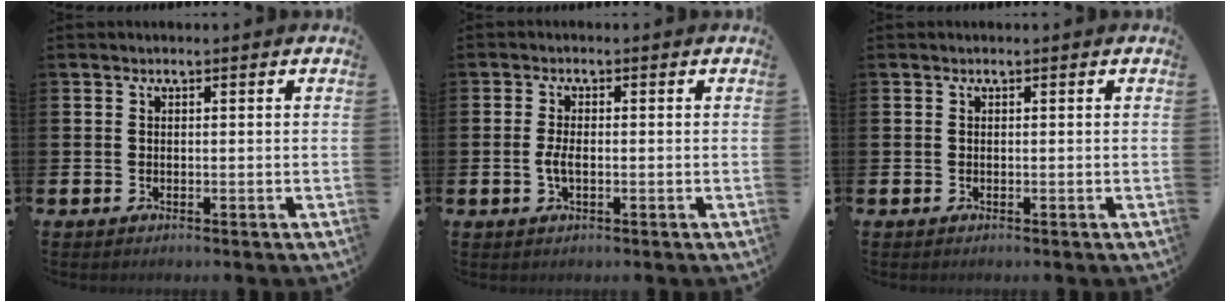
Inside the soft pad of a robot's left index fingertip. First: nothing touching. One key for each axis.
{"total": 2.3, "fx": -0.4, "fy": 1.0, "fz": 2.0, "tx": -0.037, "ty": 0.001, "tz": -0.008}
{"total": 0.0}